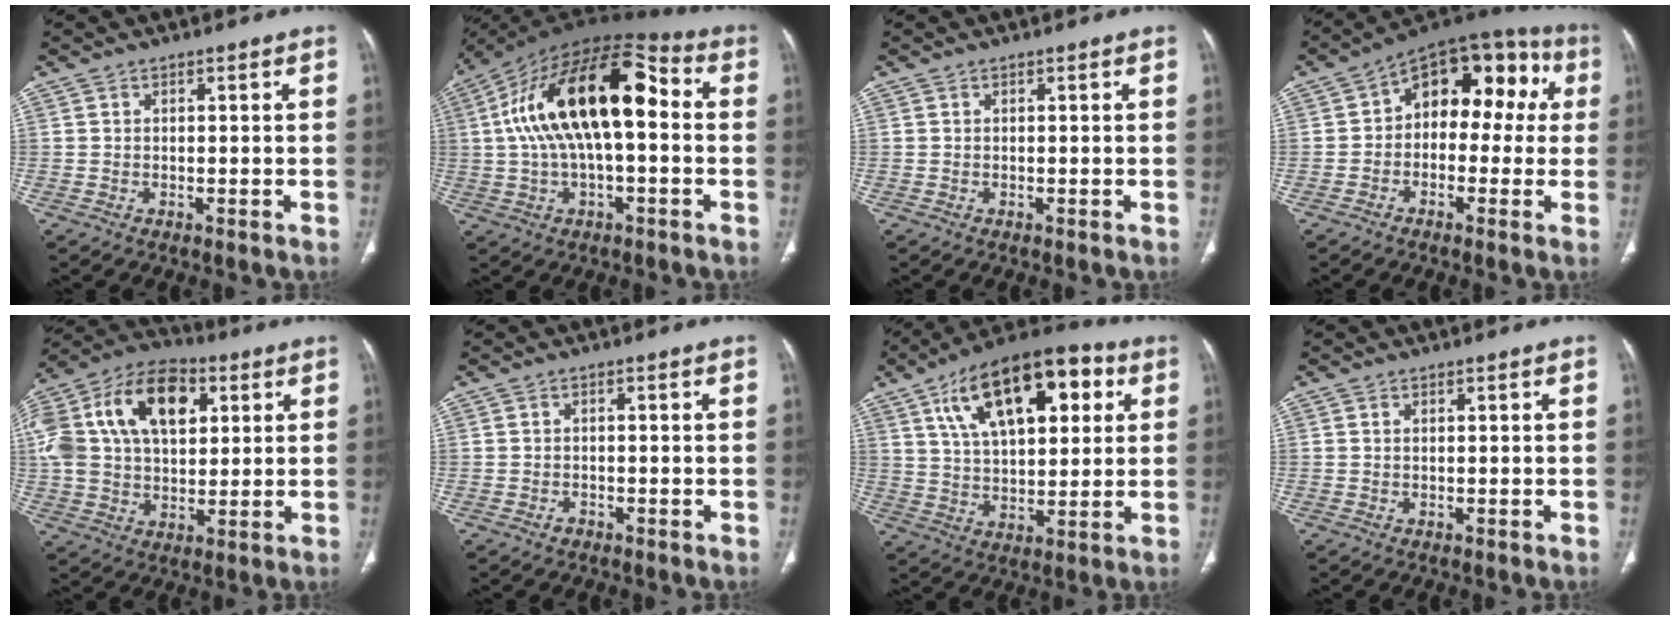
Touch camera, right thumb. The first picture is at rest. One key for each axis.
{"total": 21.8, "fx": 1.8, "fy": 9.9, "fz": 19.3, "tx": -0.337, "ty": 0.046, "tz": 0.019}
{"total": 0.0}
{"total": 15.6, "fx": 1.9, "fy": 9.8, "fz": 11.9, "tx": -0.099, "ty": 0.055, "tz": 0.010}
{"total": 26.3, "fx": 7.8, "fy": 16.7, "fz": 18.7, "tx": -0.380, "ty": 0.043, "tz": 0.136}
{"total": 1.0, "fx": -0.7, "fy": 0.7, "fz": 0.3, "tx": -0.003, "ty": 0.005, "tz": -0.011}
{"total": 21.8, "fx": 8.3, "fy": 10.7, "fz": 17.1, "tx": -0.245, "ty": 0.001, "tz": 0.134}
{"total": 0.0}